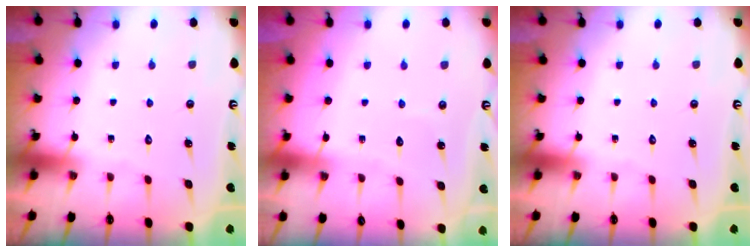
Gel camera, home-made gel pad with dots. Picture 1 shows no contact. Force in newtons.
{"total": 2.4, "press": 2.4, "slide": 0.2}
{"total": 0.0}